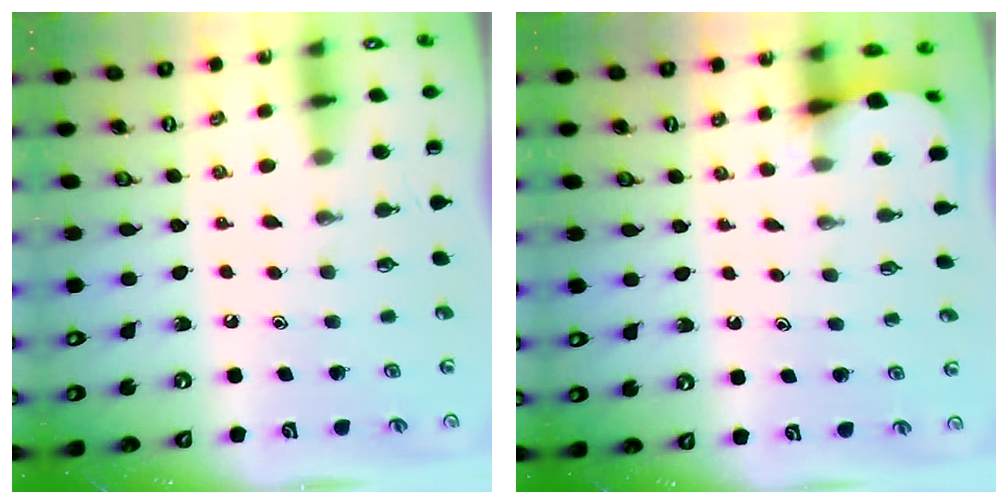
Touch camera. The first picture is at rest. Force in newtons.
{"total": 2.4, "press": 2.4, "slide": 0.3}